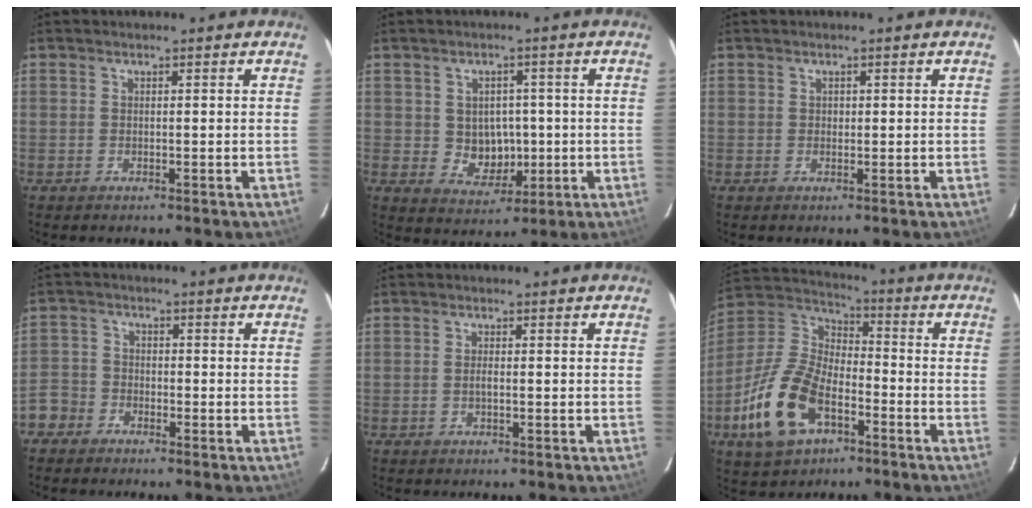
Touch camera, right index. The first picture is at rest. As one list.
[{"total": 6.3, "force": [-0.2, 5.7, 2.7], "torque": [-0.051, 0.006, 0.014]}, {"total": 0.7, "force": [0.1, 0.7, 0.0], "torque": [0.003, 0.002, 0.002]}, {"total": 5.6, "force": [-3.5, 4.3, 0.2], "torque": [-0.004, 0.025, -0.075]}, {"total": 0.9, "force": [-0.3, 0.2, 0.9], "torque": [-0.017, -0.001, -0.005]}, {"total": 17.9, "force": [-8.2, 10.1, 12.3], "torque": [-0.275, -0.005, -0.153]}]